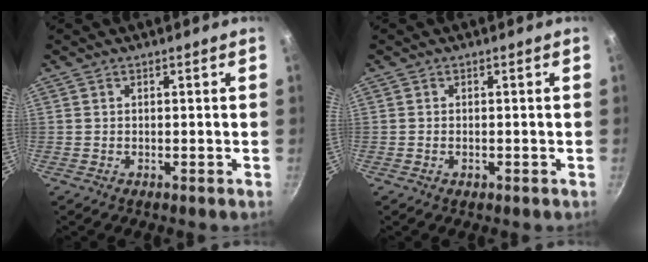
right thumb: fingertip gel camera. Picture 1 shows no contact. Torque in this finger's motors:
{"motor_torque": [-0.37, -0.07, -0.38, 0.02, 0.00]}